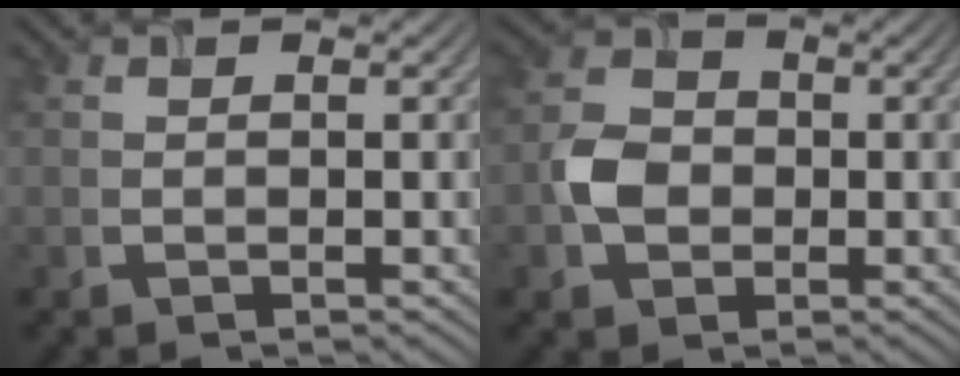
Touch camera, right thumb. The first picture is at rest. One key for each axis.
{"total": 4.2, "fx": -0.9, "fy": 3.5, "fz": 2.1, "tx": -0.047, "ty": 0.002, "tz": -0.023}